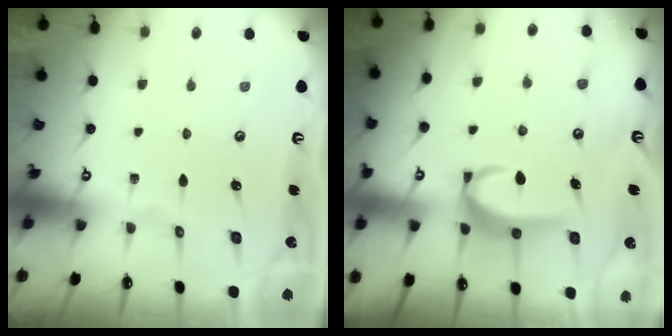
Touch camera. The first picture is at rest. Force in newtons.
{"total": 5.1, "press": 5.1, "slide": 0.2}